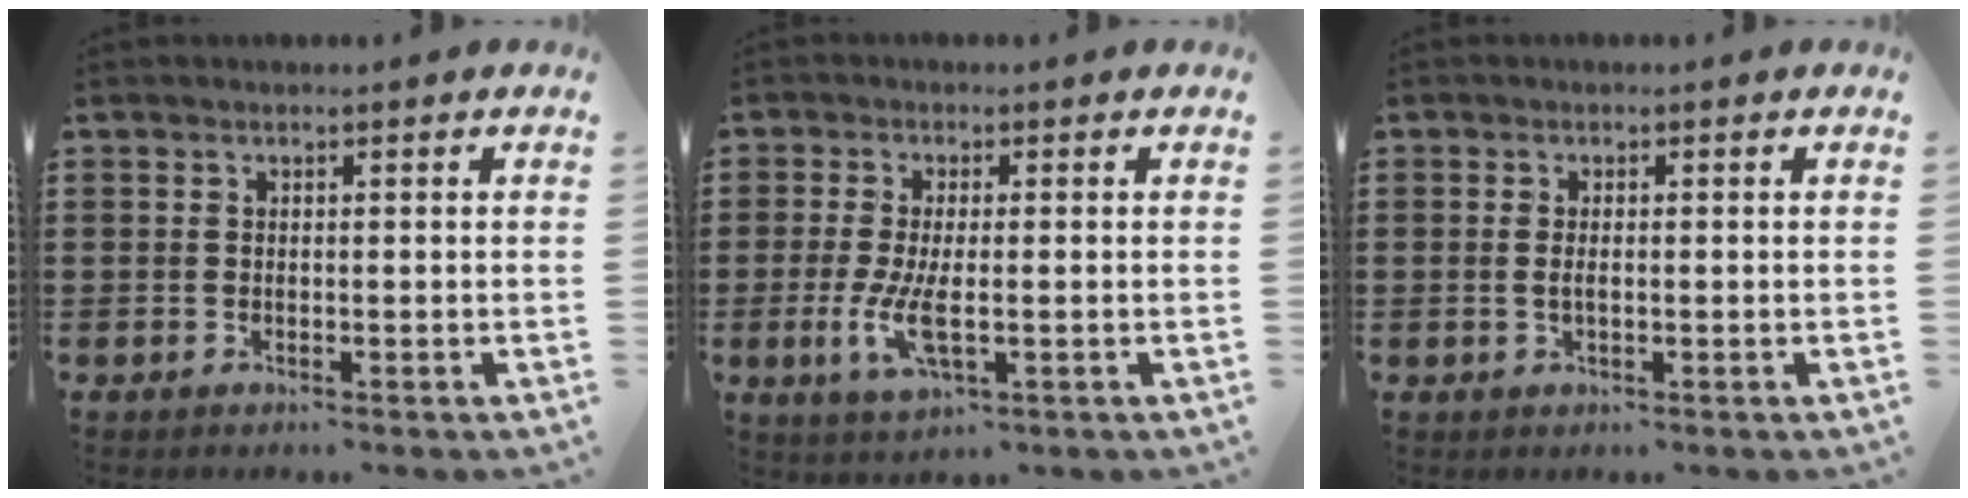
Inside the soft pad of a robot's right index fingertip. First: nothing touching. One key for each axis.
{"total": 6.0, "fx": -1.0, "fy": 2.1, "fz": 5.6, "tx": -0.120, "ty": -0.009, "tz": -0.022}
{"total": 1.4, "fx": -0.1, "fy": 0.4, "fz": 1.4, "tx": -0.027, "ty": 0.001, "tz": -0.002}